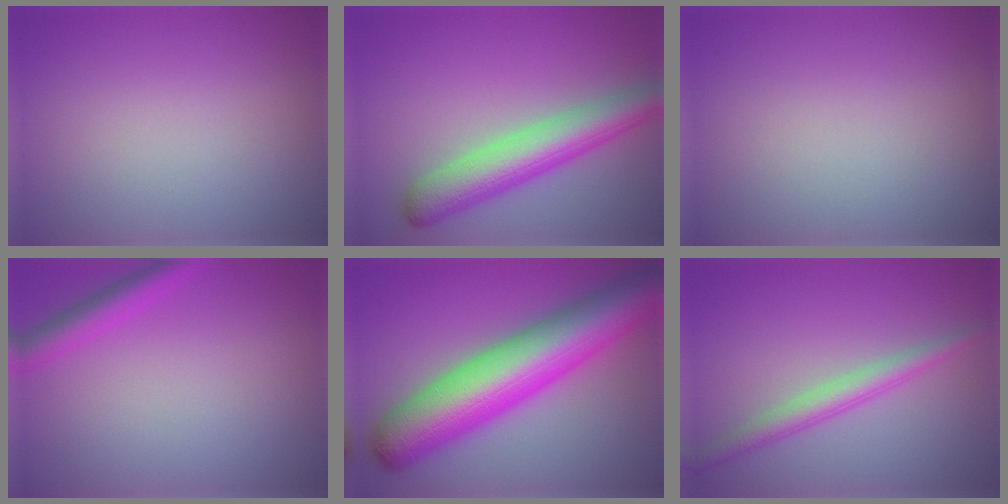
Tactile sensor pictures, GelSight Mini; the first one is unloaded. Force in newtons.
{"total": 6.1, "press": 6.1, "slide": 0.2}
{"total": 0.0}
{"total": 2.7, "press": 2.7, "slide": 0.2}
{"total": 12.5, "press": 12.5, "slide": 0.2}
{"total": 2.7, "press": 2.7, "slide": 0.1}